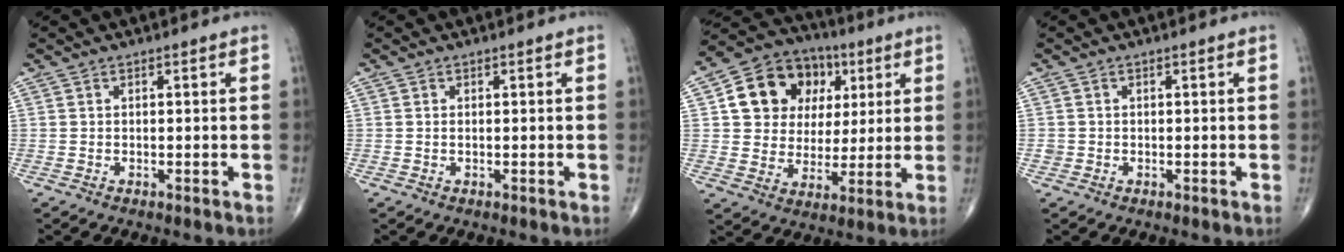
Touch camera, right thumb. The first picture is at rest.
{"total": 0.0}
{"total": 16.1, "force": [4.9, 13.2, 7.9], "torque": [-0.092, 0.008, 0.083]}
{"total": 0.9, "force": [-0.2, 0.9, 0.1], "torque": [0.001, 0.004, -0.003]}